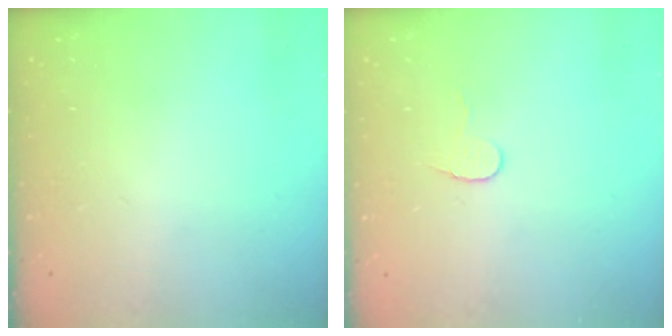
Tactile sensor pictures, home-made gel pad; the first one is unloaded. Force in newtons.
{"total": 5.6, "press": 5.6, "slide": 0.5}